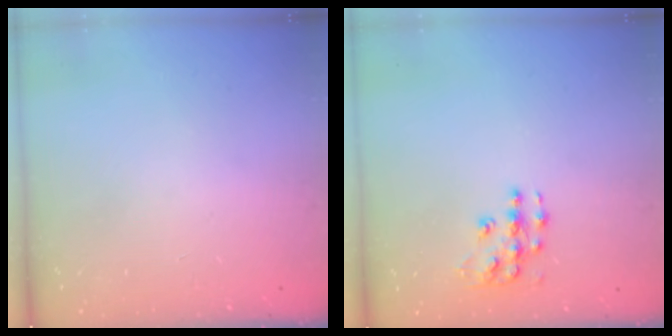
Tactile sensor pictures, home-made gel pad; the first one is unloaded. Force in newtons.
{"total": 8.9, "press": 8.8, "slide": 0.6}